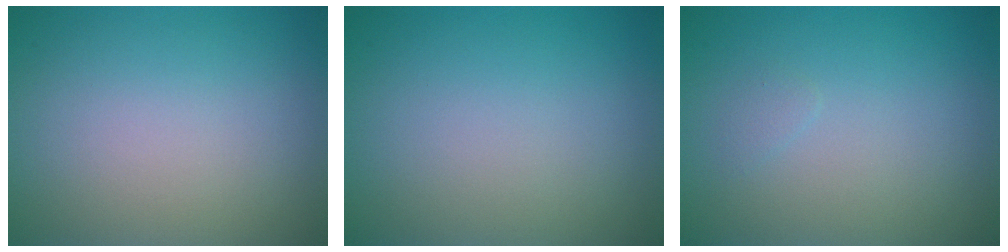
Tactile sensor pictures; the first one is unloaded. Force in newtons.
{"total": 0.0}
{"total": 0.5, "press": 0.5, "slide": 0.0}